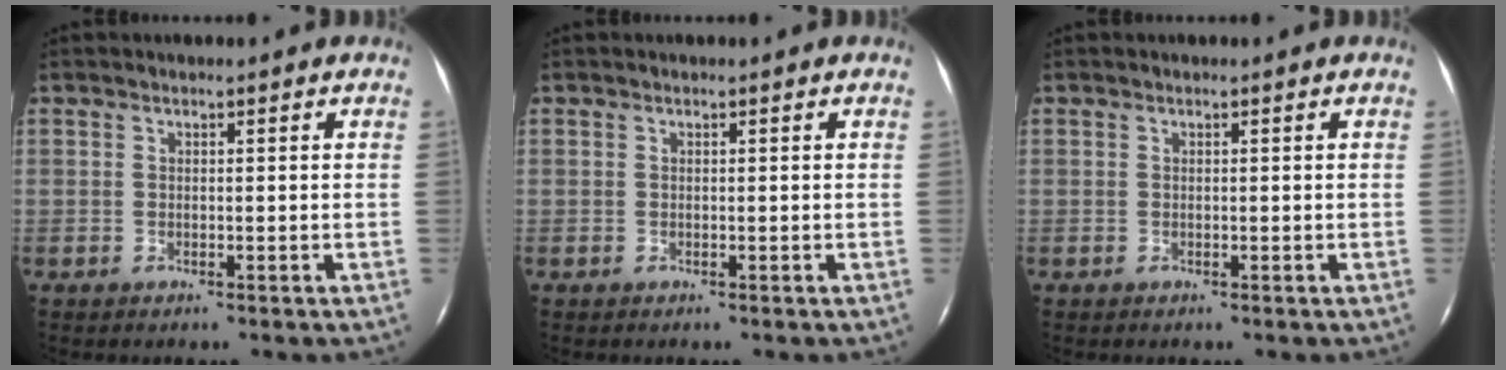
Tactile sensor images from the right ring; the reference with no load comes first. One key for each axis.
{"total": 0.0}
{"total": 0.0}